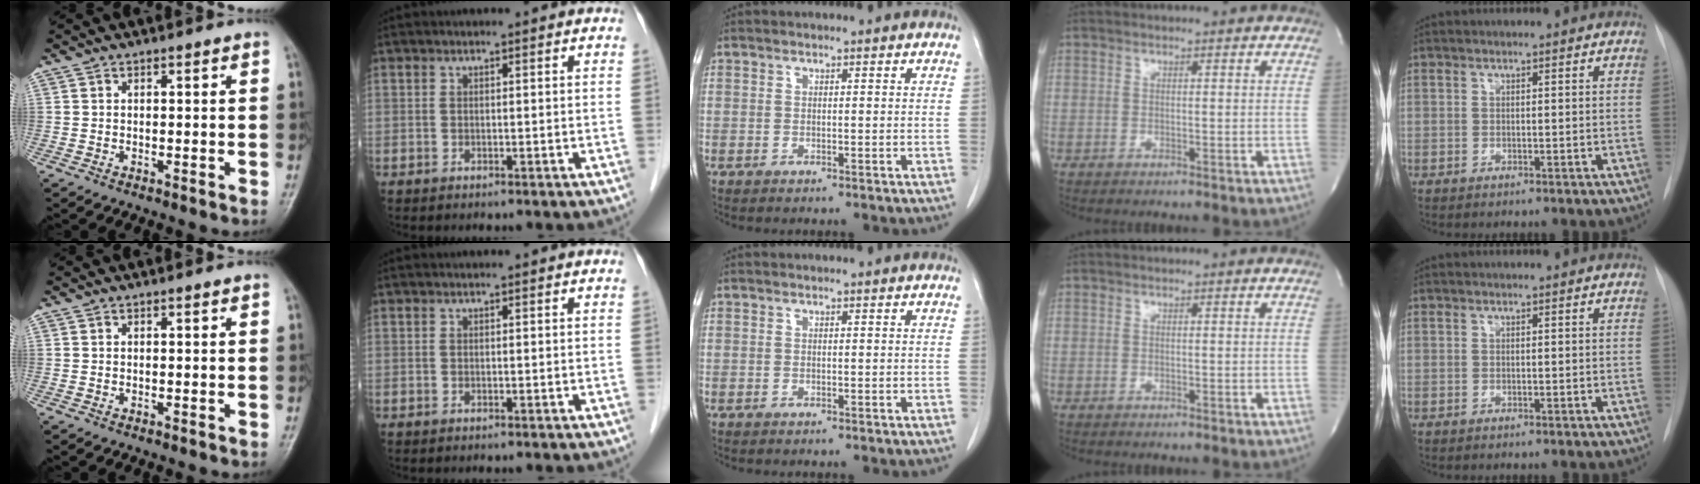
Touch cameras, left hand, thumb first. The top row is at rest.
{}